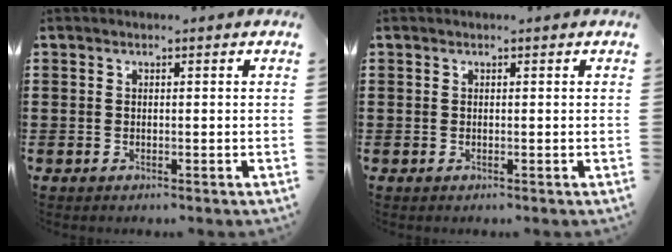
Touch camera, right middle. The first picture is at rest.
{"total": 0.0}